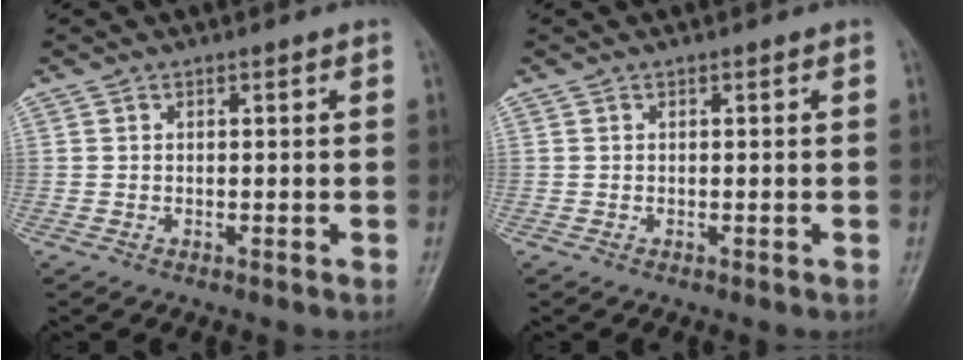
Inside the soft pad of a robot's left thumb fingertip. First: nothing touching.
{"total": 0.0}